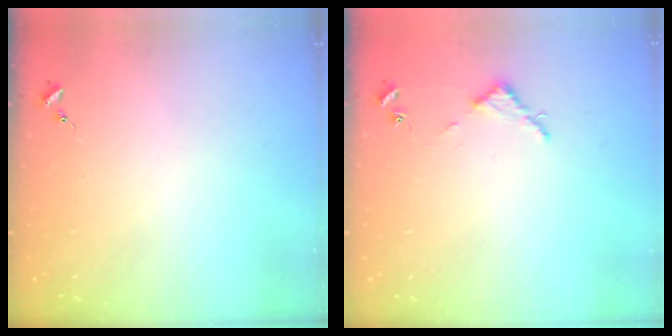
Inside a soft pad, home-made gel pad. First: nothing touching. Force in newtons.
{"total": 2.8, "press": 2.8, "slide": 0.3}